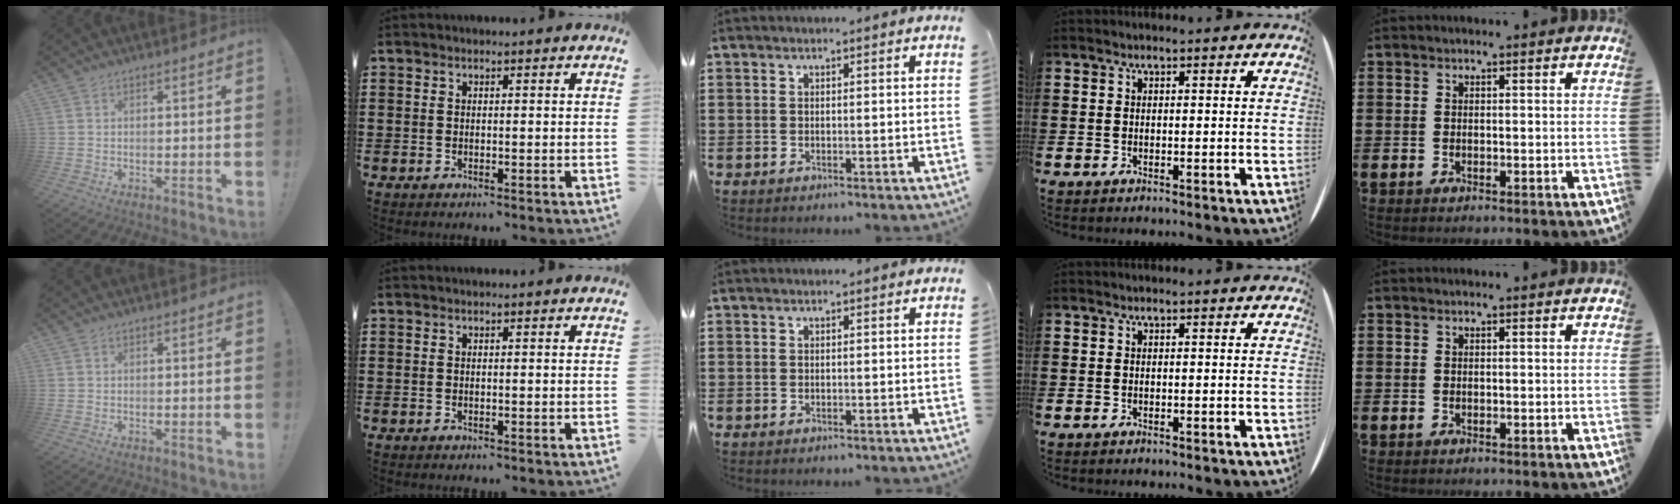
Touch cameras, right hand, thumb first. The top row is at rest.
{}